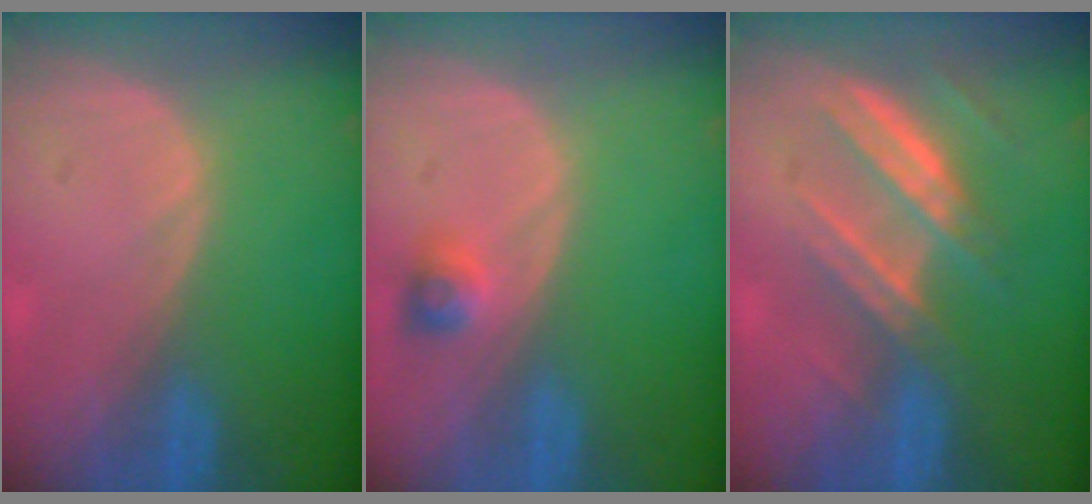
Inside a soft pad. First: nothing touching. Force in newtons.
{"total": 2.3, "press": 2.2, "slide": 0.3}
{"total": 7.9, "press": 7.0, "slide": 3.7}